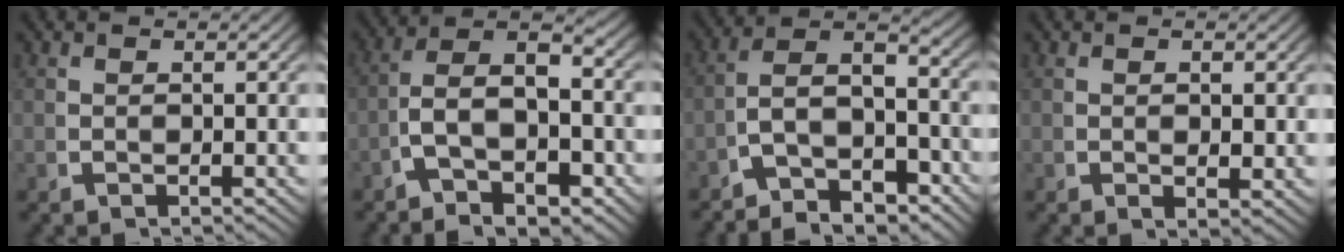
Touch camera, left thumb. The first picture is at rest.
{"total": 8.2, "force": [-1.7, 5.2, 6.0], "torque": [-0.114, -0.027, -0.024]}
{"total": 8.9, "force": [-3.3, 5.8, 5.9], "torque": [-0.107, -0.034, -0.052]}
{"total": 1.3, "force": [0.5, 0.6, 1.0], "torque": [-0.021, -0.006, 0.012]}